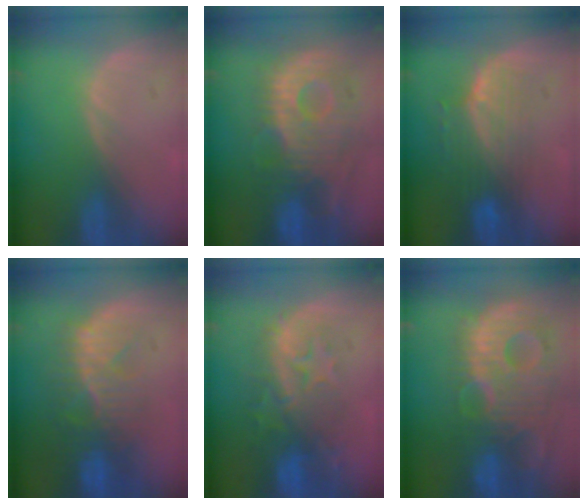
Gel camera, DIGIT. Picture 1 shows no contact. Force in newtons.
{"total": 12.3, "press": 10.9, "slide": 5.6}
{"total": 7.5, "press": 6.8, "slide": 3.3}
{"total": 10.4, "press": 8.9, "slide": 5.4}
{"total": 10.3, "press": 8.9, "slide": 5.1}
{"total": 13.9, "press": 12.0, "slide": 7.0}